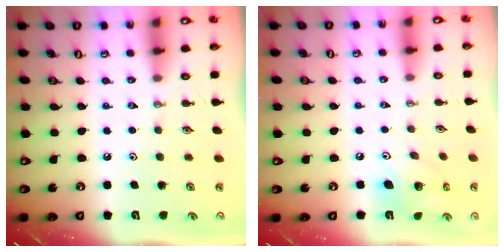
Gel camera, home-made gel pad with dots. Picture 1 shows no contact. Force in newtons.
{"total": 11.7, "press": 11.6, "slide": 2.0}